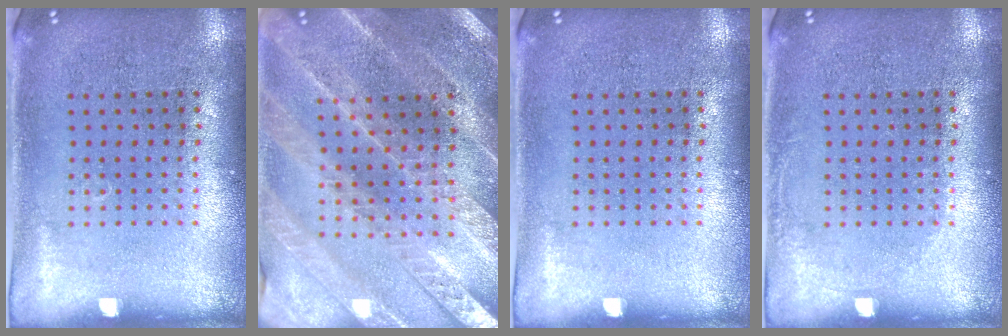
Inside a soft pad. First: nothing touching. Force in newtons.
{"total": 2.5, "press": 2.5, "slide": 0.2}
{"total": 0.0}
{"total": 0.7, "press": 0.7, "slide": 0.1}